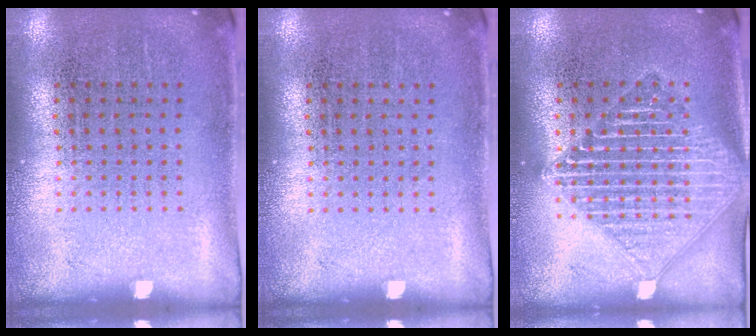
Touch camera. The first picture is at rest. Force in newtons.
{"total": 0.0}
{"total": 3.2, "press": 3.1, "slide": 0.3}